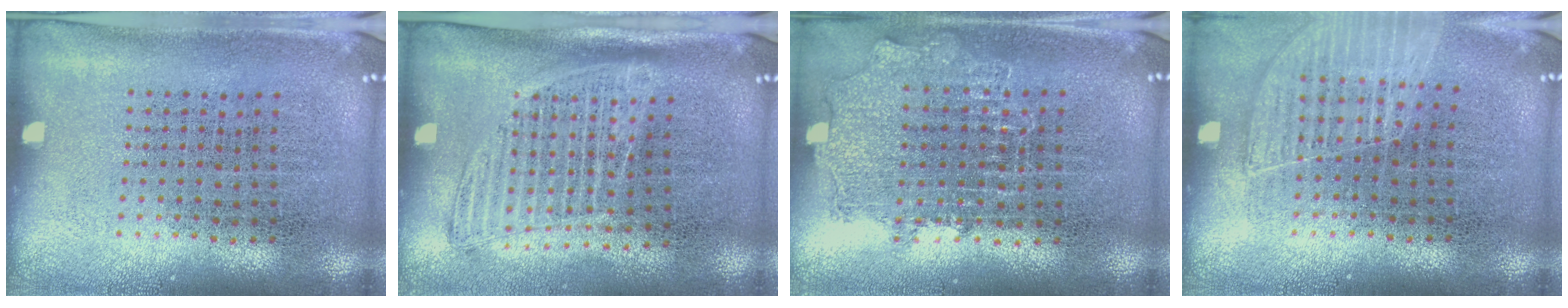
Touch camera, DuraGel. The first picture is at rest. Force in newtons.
{"total": 1.3, "press": 1.1, "slide": 0.7}
{"total": 1.0, "press": 1.0, "slide": 0.2}
{"total": 1.1, "press": 1.1, "slide": 0.1}